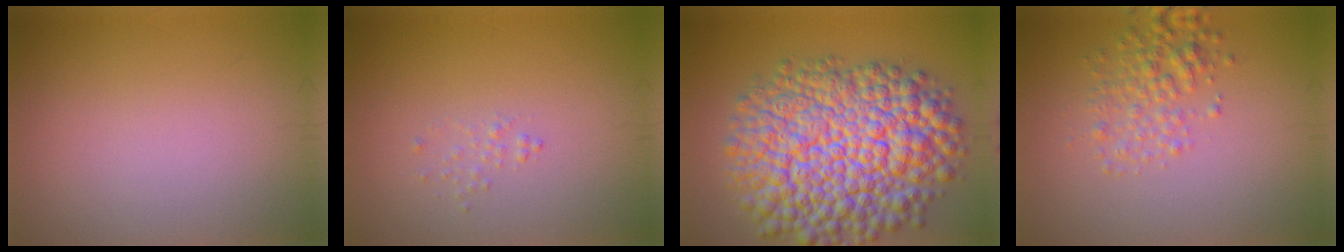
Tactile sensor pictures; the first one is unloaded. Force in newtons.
{"total": 0.7, "press": 0.7, "slide": 0.1}
{"total": 15.3, "press": 15.2, "slide": 0.5}
{"total": 2.9, "press": 2.9, "slide": 0.0}